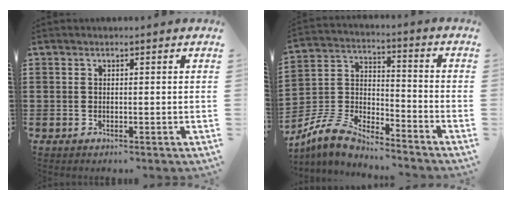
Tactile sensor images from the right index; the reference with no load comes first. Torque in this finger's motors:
{"motor_torque": [-0.92, 0.94, 0.11, -0.01]}